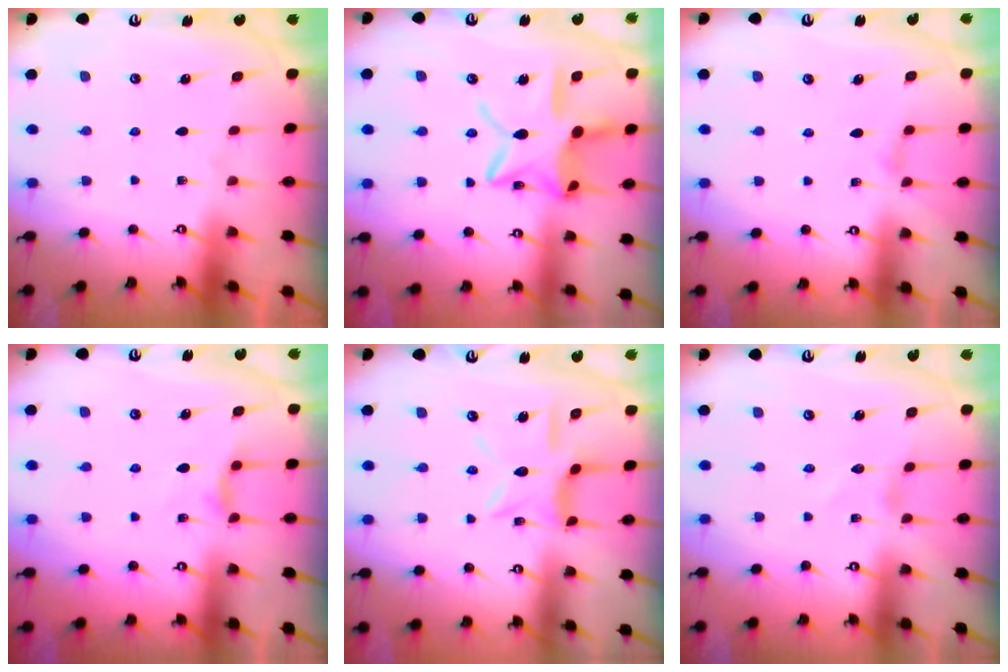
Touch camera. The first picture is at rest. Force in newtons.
{"total": 15.8, "press": 15.8, "slide": 1.1}
{"total": 1.3, "press": 1.3, "slide": 0.2}
{"total": 4.2, "press": 4.2, "slide": 0.5}
{"total": 10.6, "press": 10.5, "slide": 0.8}
{"total": 0.0}